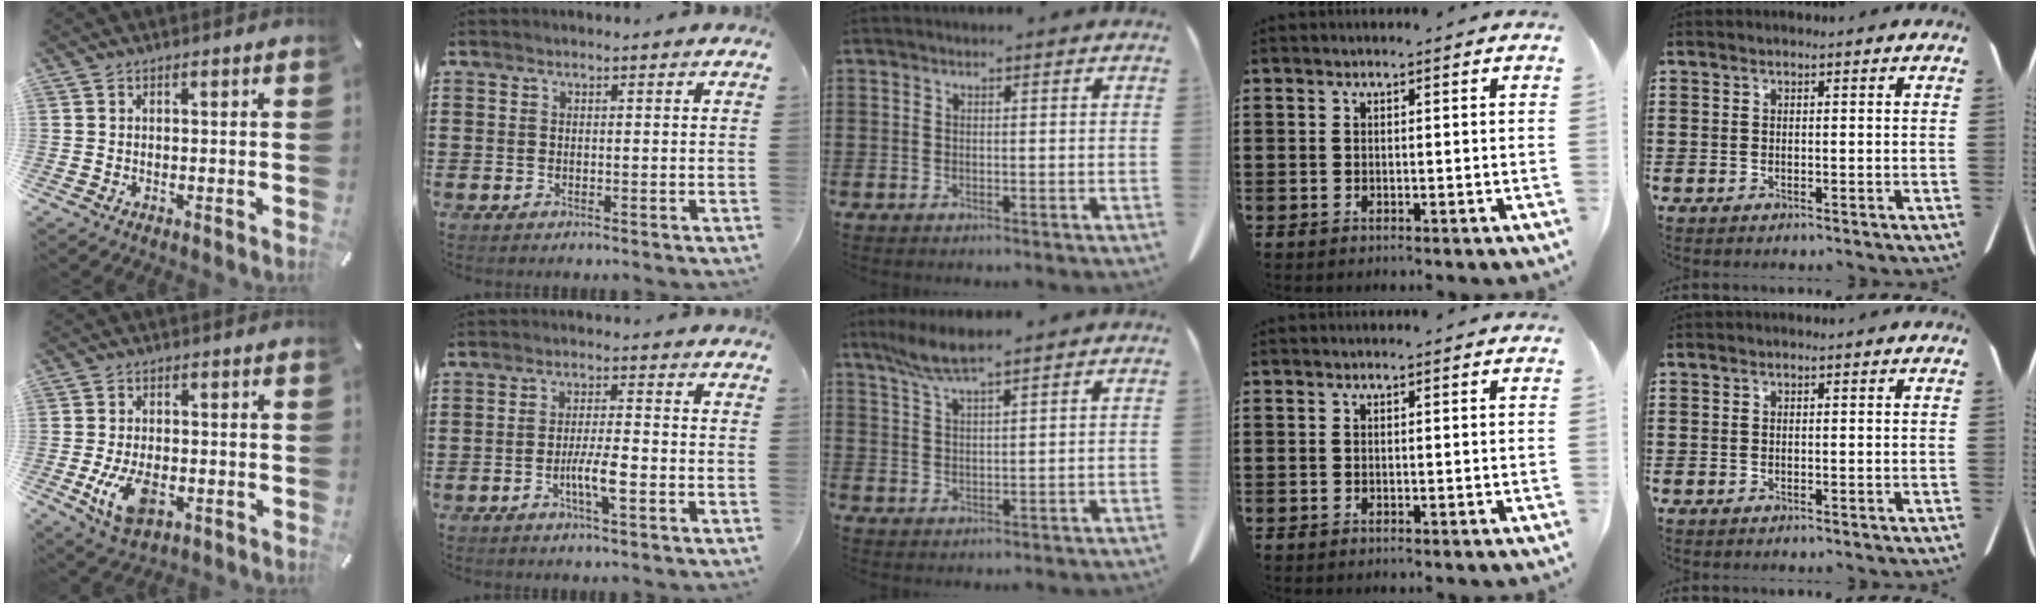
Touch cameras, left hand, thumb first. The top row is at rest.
{"thumb": {"total": 8.4, "force": [-2.4, 5.1, 6.3], "torque": [-0.137, -0.003, -0.045]}, "index": {"total": 5.1, "force": [-1.8, 1.0, 4.7], "torque": [-0.091, 0.000, -0.036]}, "middle": {"total": 5.3, "force": [3.9, 0.6, 3.5], "torque": [-0.077, 0.001, 0.071]}}